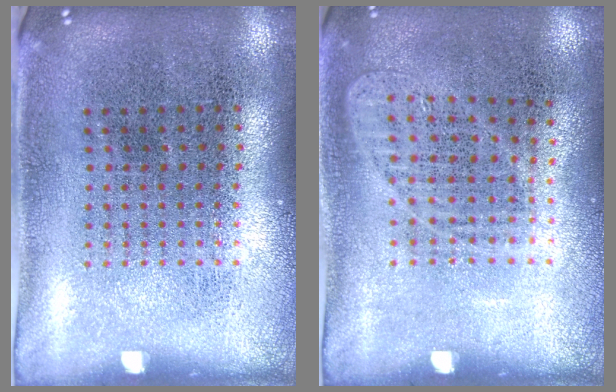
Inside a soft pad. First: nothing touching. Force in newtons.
{"total": 1.0, "press": 0.9, "slide": 0.4}